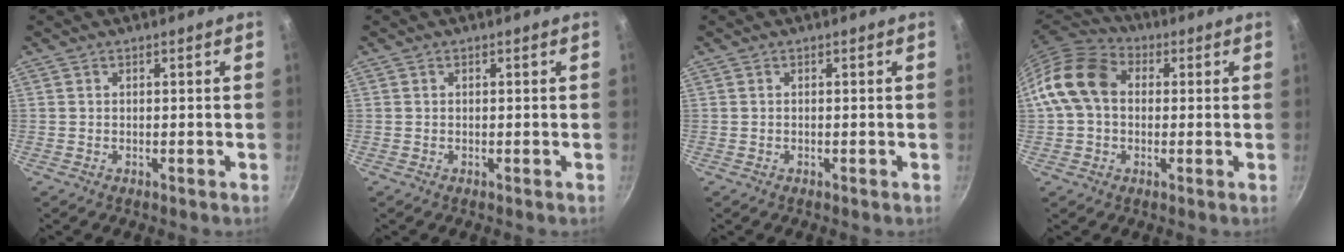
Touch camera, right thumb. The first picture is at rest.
{"total": 0.0}
{"total": 0.0}
{"total": 12.2, "force": [1.1, 9.2, 7.9], "torque": [-0.126, 0.027, 0.003]}